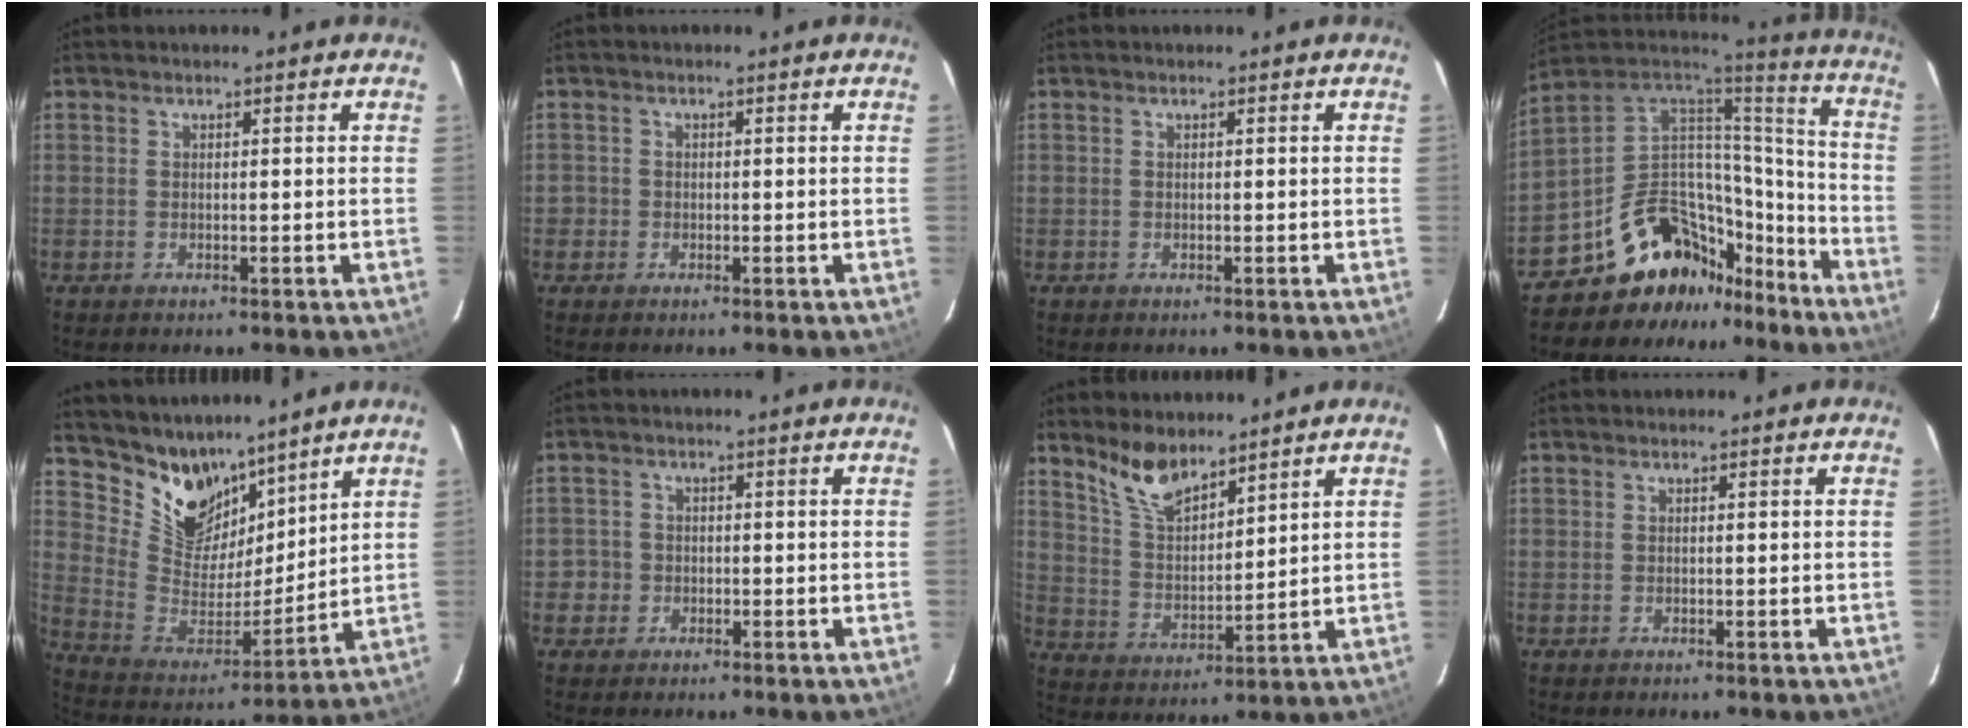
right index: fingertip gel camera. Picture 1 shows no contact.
{"total": 1.5, "force": [-0.8, 1.3, 0.1], "torque": [-0.004, 0.002, -0.014]}
{"total": 0.0}
{"total": 21.1, "force": [-15.5, 12.1, 7.6], "torque": [-0.157, 0.062, -0.233]}
{"total": 14.6, "force": [11.2, 7.9, 4.8], "torque": [-0.112, -0.001, 0.223]}
{"total": 2.9, "force": [-1.1, 2.7, 0.2], "torque": [0.000, 0.015, -0.020]}
{"total": 8.9, "force": [7.2, 2.9, 4.4], "torque": [-0.085, 0.004, 0.146]}
{"total": 0.0}